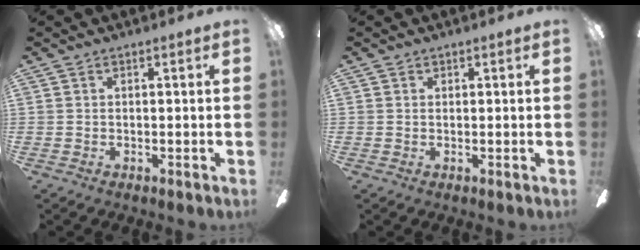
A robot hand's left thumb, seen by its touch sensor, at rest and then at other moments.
{"total": 0.8, "force": [0.3, 0.7, 0.3], "torque": [-0.006, 0.003, 0.005]}